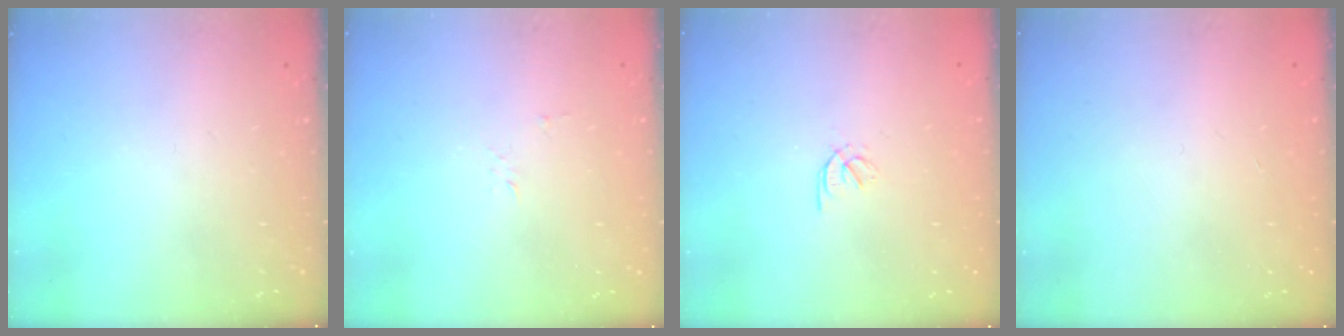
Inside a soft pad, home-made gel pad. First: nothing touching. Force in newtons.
{"total": 2.7, "press": 2.7, "slide": 0.3}
{"total": 1.5, "press": 1.4, "slide": 0.5}
{"total": 0.8, "press": 0.8, "slide": 0.2}